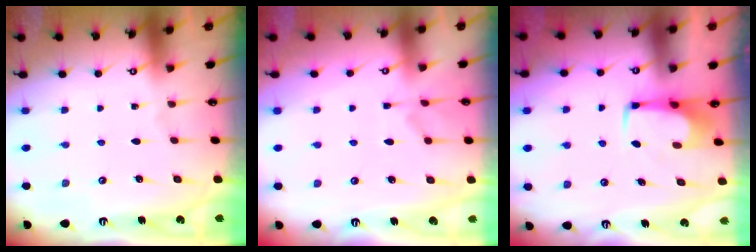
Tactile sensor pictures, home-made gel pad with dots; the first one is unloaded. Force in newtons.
{"total": 2.1, "press": 1.9, "slide": 1.0}
{"total": 1.7, "press": 1.6, "slide": 0.6}